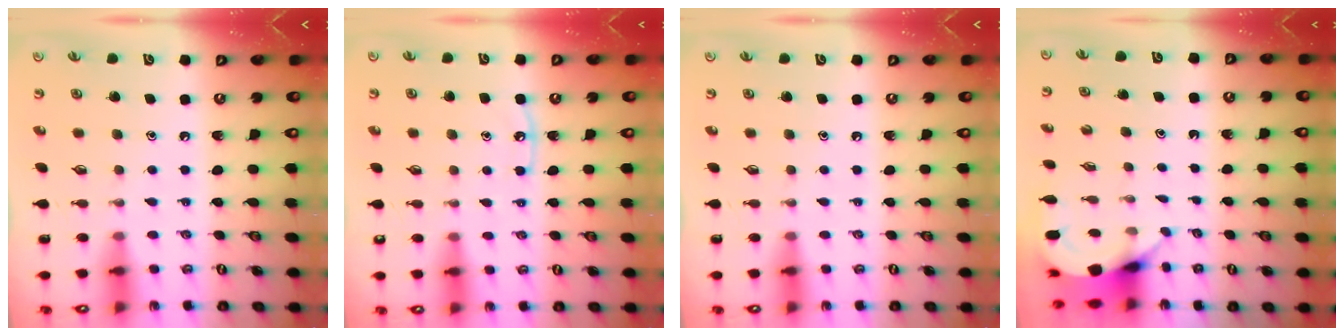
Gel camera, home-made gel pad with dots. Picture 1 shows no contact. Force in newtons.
{"total": 5.7, "press": 5.7, "slide": 0.6}
{"total": 0.0}
{"total": 4.0, "press": 4.0, "slide": 0.3}